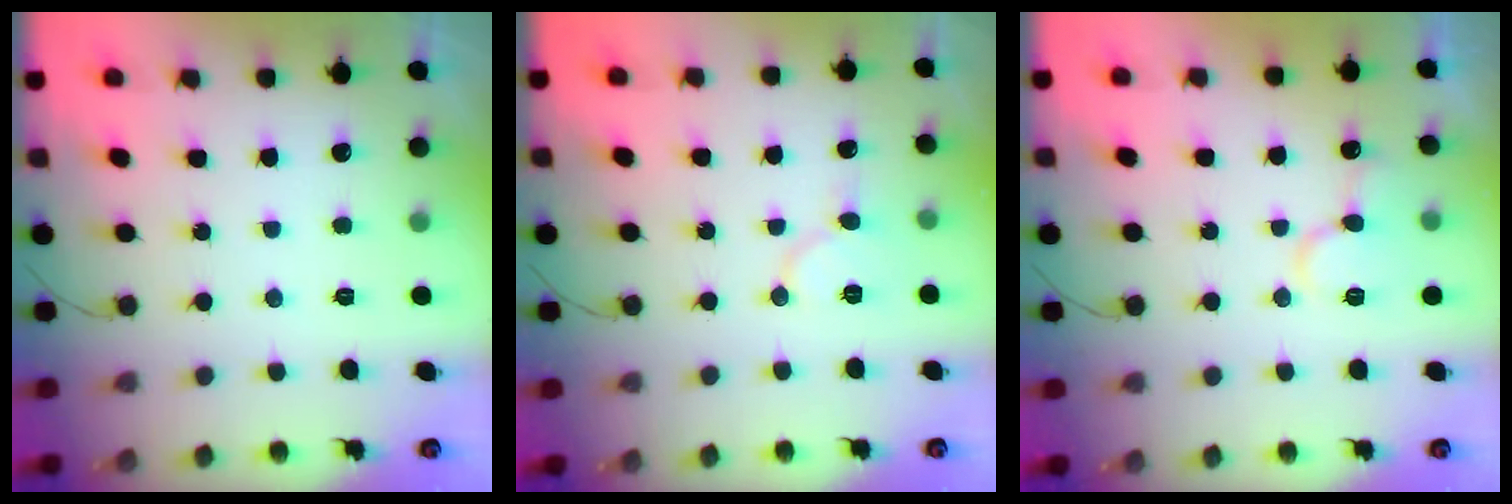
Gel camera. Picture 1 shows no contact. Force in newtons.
{"total": 7.0, "press": 7.0, "slide": 0.8}
{"total": 10.4, "press": 10.3, "slide": 1.3}